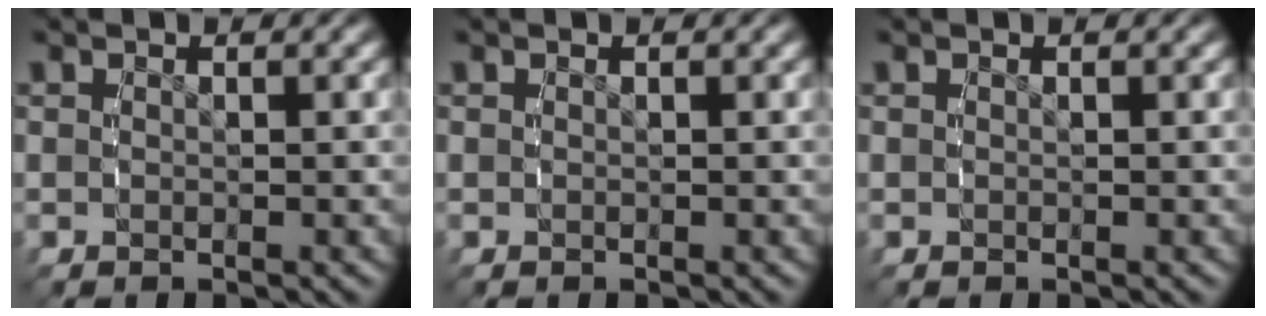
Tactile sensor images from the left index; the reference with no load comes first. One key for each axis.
{"total": 0.0}
{"total": 0.0}